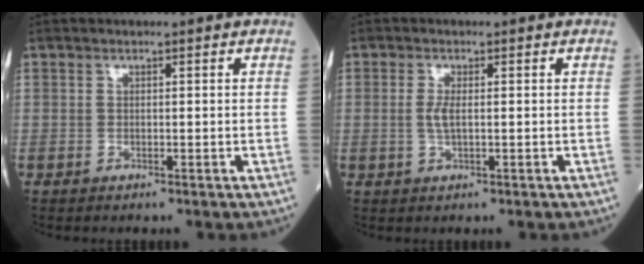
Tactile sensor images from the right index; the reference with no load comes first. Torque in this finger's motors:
{"motor_torque": [0.50, 0.07, 0.04, 0.01]}